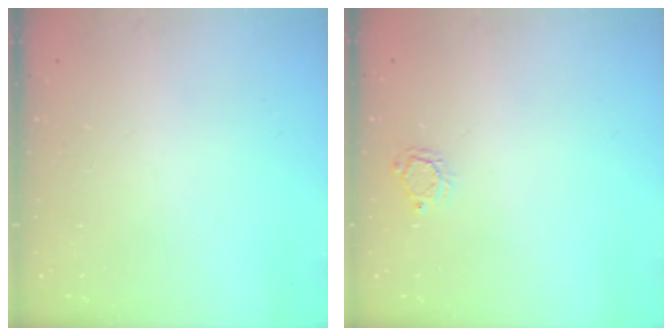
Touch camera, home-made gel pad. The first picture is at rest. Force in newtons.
{"total": 3.8, "press": 3.8, "slide": 0.4}